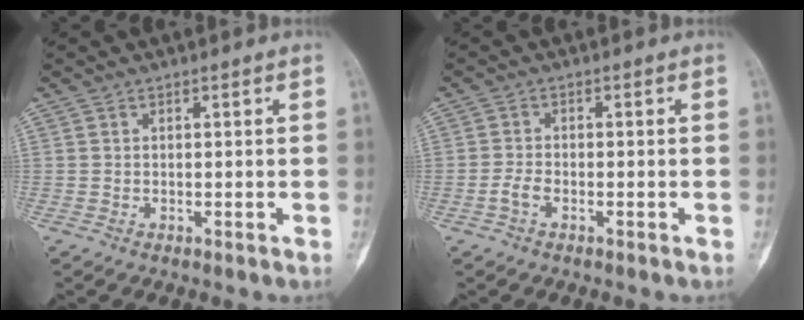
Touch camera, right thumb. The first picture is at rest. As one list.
[{"total": 2.1, "force": [-1.0, 1.0, 1.5], "torque": [-0.035, 0.008, -0.023]}]